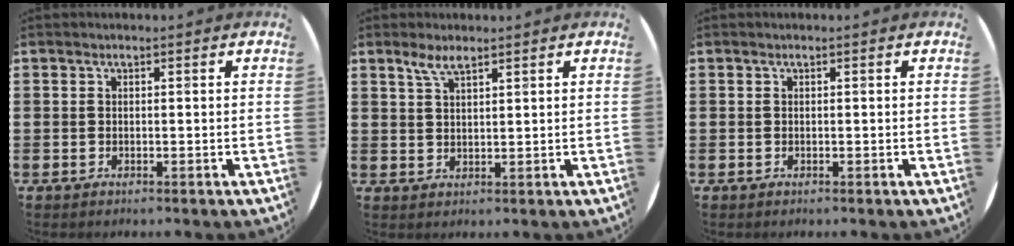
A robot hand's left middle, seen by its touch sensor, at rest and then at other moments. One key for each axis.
{"total": 2.8, "fx": 2.2, "fy": 0.7, "fz": 1.7, "tx": -0.037, "ty": 0.004, "tz": 0.040}
{"total": 0.0}